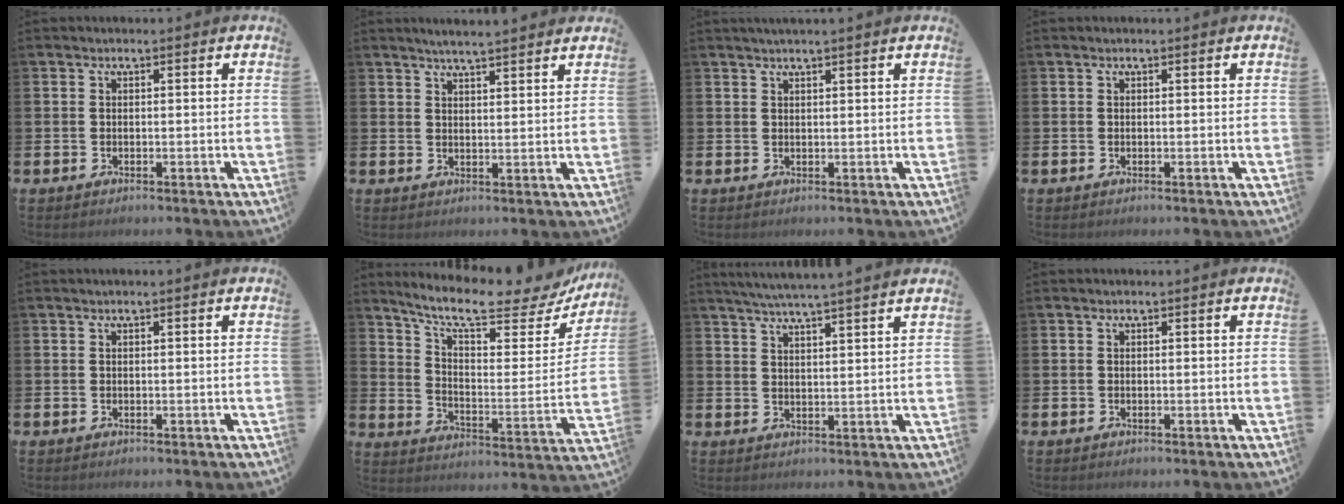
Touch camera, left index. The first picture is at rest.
{"total": 3.8, "force": [3.7, -0.3, 0.8], "torque": [-0.022, -0.014, 0.066]}
{"total": 1.4, "force": [1.2, -0.2, 0.6], "torque": [-0.009, 0.000, 0.023]}
{"total": 0.0}
{"total": 0.0}
{"total": 10.3, "force": [9.1, 1.9, 4.3], "torque": [-0.105, -0.073, 0.152]}
{"total": 4.8, "force": [4.6, -0.9, 1.0], "torque": [-0.039, -0.019, 0.083]}
{"total": 0.0}